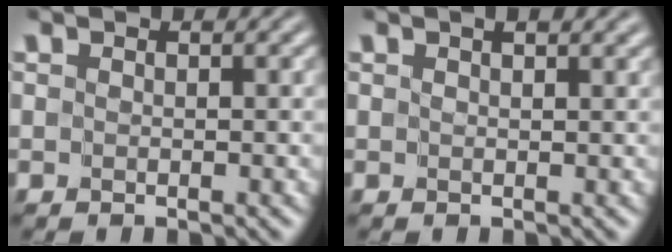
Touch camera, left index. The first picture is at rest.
{"total": 2.3, "force": [1.4, 0.8, 1.6], "torque": [-0.011, 0.001, 0.012]}